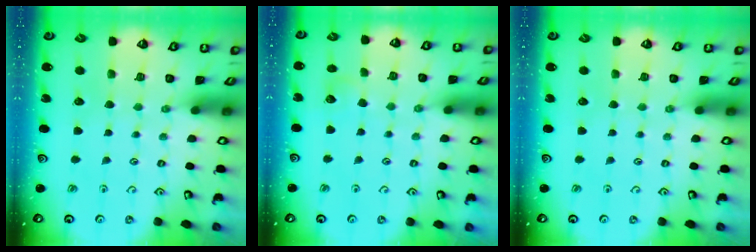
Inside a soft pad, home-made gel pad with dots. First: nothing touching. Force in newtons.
{"total": 5.0, "press": 4.9, "slide": 0.7}
{"total": 0.0}